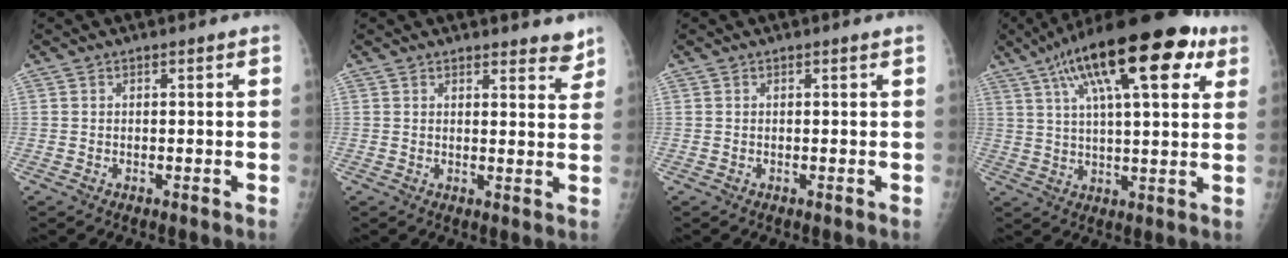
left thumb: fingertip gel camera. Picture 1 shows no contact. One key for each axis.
{"total": 4.5, "fx": 4.0, "fy": 1.3, "fz": 1.6, "tx": 0.001, "ty": -0.027, "tz": 0.042}
{"total": 0.0}
{"total": 23.3, "fx": 11.1, "fy": 7.6, "fz": 19.0, "tx": -0.288, "ty": 0.007, "tz": 0.171}